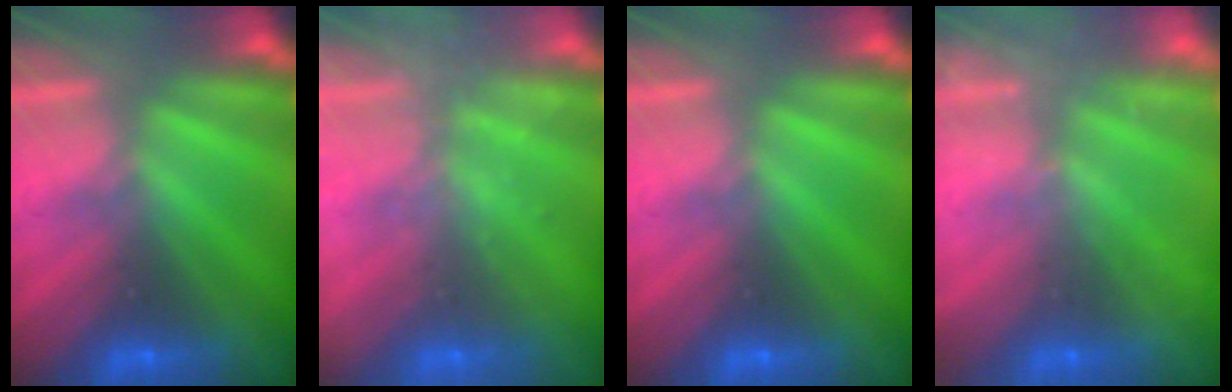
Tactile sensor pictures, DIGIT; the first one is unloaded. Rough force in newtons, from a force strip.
{"total": 1.7}
{"total": 0.0}
{"total": 2.4}